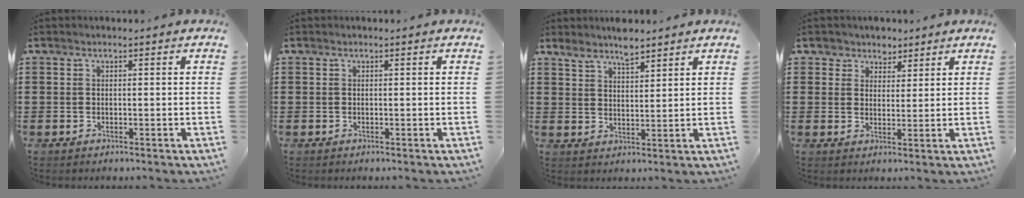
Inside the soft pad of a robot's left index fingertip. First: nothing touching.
{"total": 0.0}
{"total": 4.1, "force": [3.7, 0.9, 1.6], "torque": [-0.040, -0.004, 0.067]}
{"total": 3.3, "force": [2.4, 2.3, -0.1], "torque": [-0.007, 0.007, 0.042]}